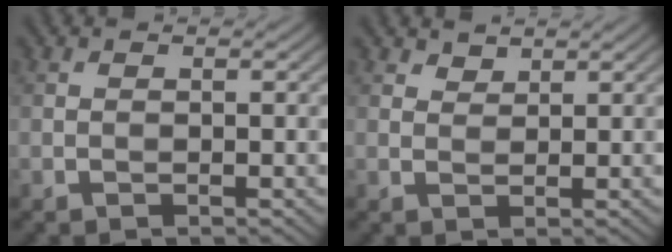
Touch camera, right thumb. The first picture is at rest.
{"total": 1.7, "force": [1.4, 0.8, 0.4], "torque": [-0.010, -0.001, 0.031]}